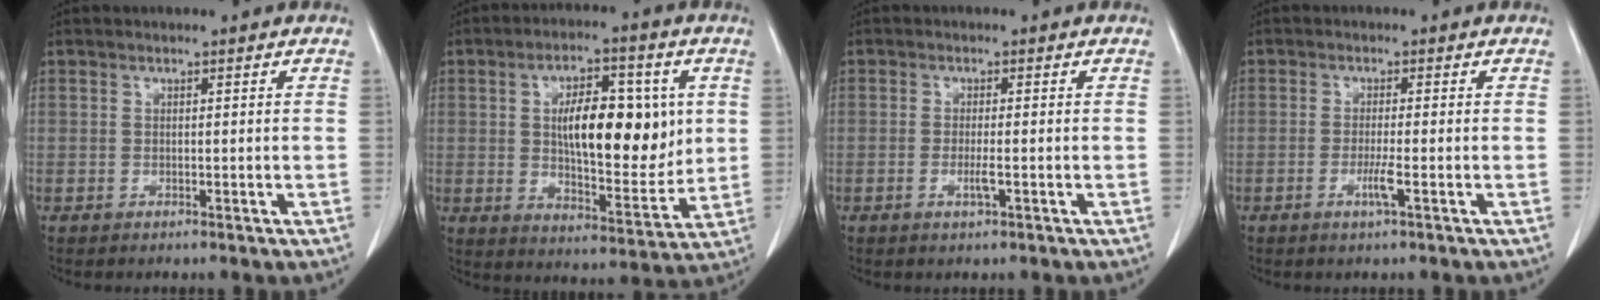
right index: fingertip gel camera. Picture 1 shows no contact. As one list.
[{"total": 14.5, "force": [2.4, 5.7, 13.1], "torque": [-0.210, 0.010, 0.044]}, {"total": 1.9, "force": [-0.6, 0.1, 1.7], "torque": [-0.036, -0.003, -0.009]}, {"total": 2.3, "force": [-0.9, -0.3, 2.1], "torque": [-0.045, -0.004, -0.017]}]